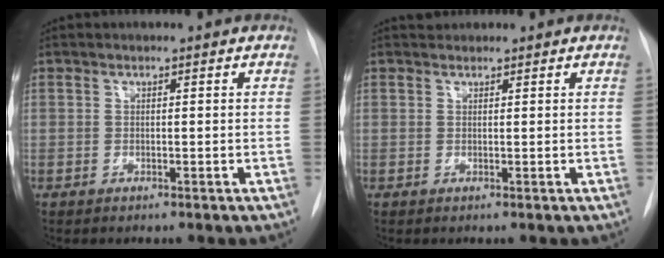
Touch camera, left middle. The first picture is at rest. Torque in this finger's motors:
{"motor_torque": [0.06, -0.06, -0.01, 0.01]}